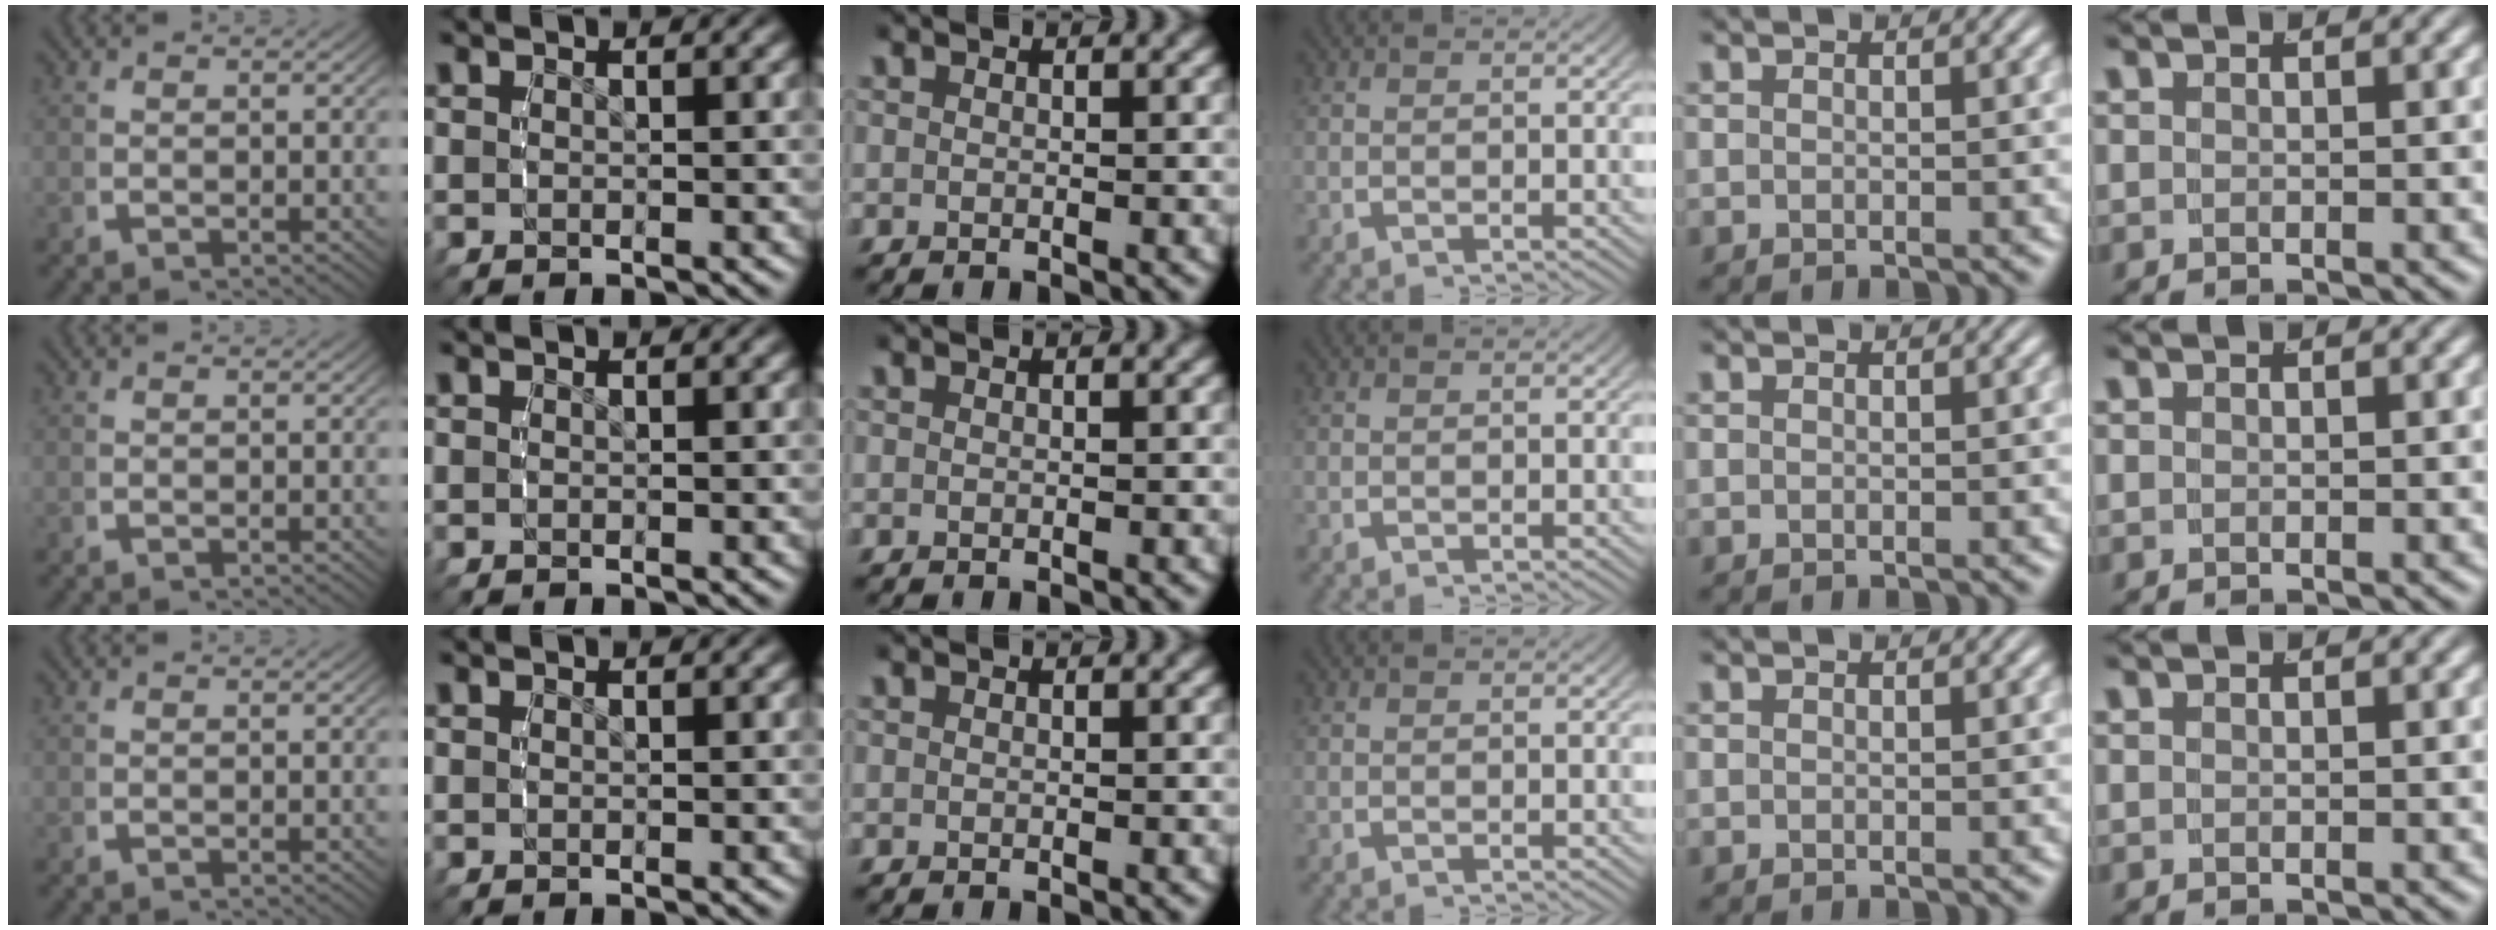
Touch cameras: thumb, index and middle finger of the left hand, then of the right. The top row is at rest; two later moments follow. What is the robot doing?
{"motion": "reach", "object": "jar lid"}